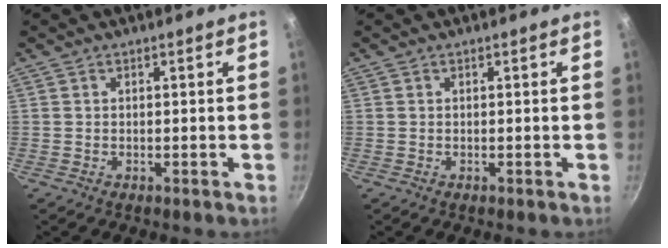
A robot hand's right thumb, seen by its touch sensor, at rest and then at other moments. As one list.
[{"total": 0.0}]